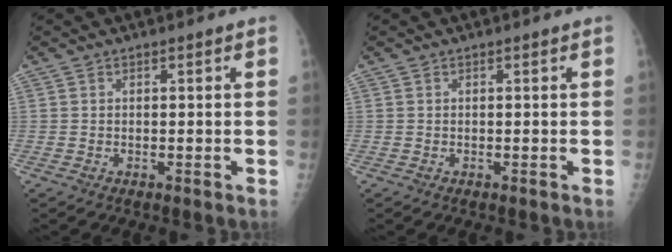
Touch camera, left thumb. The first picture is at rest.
{"total": 0.0}